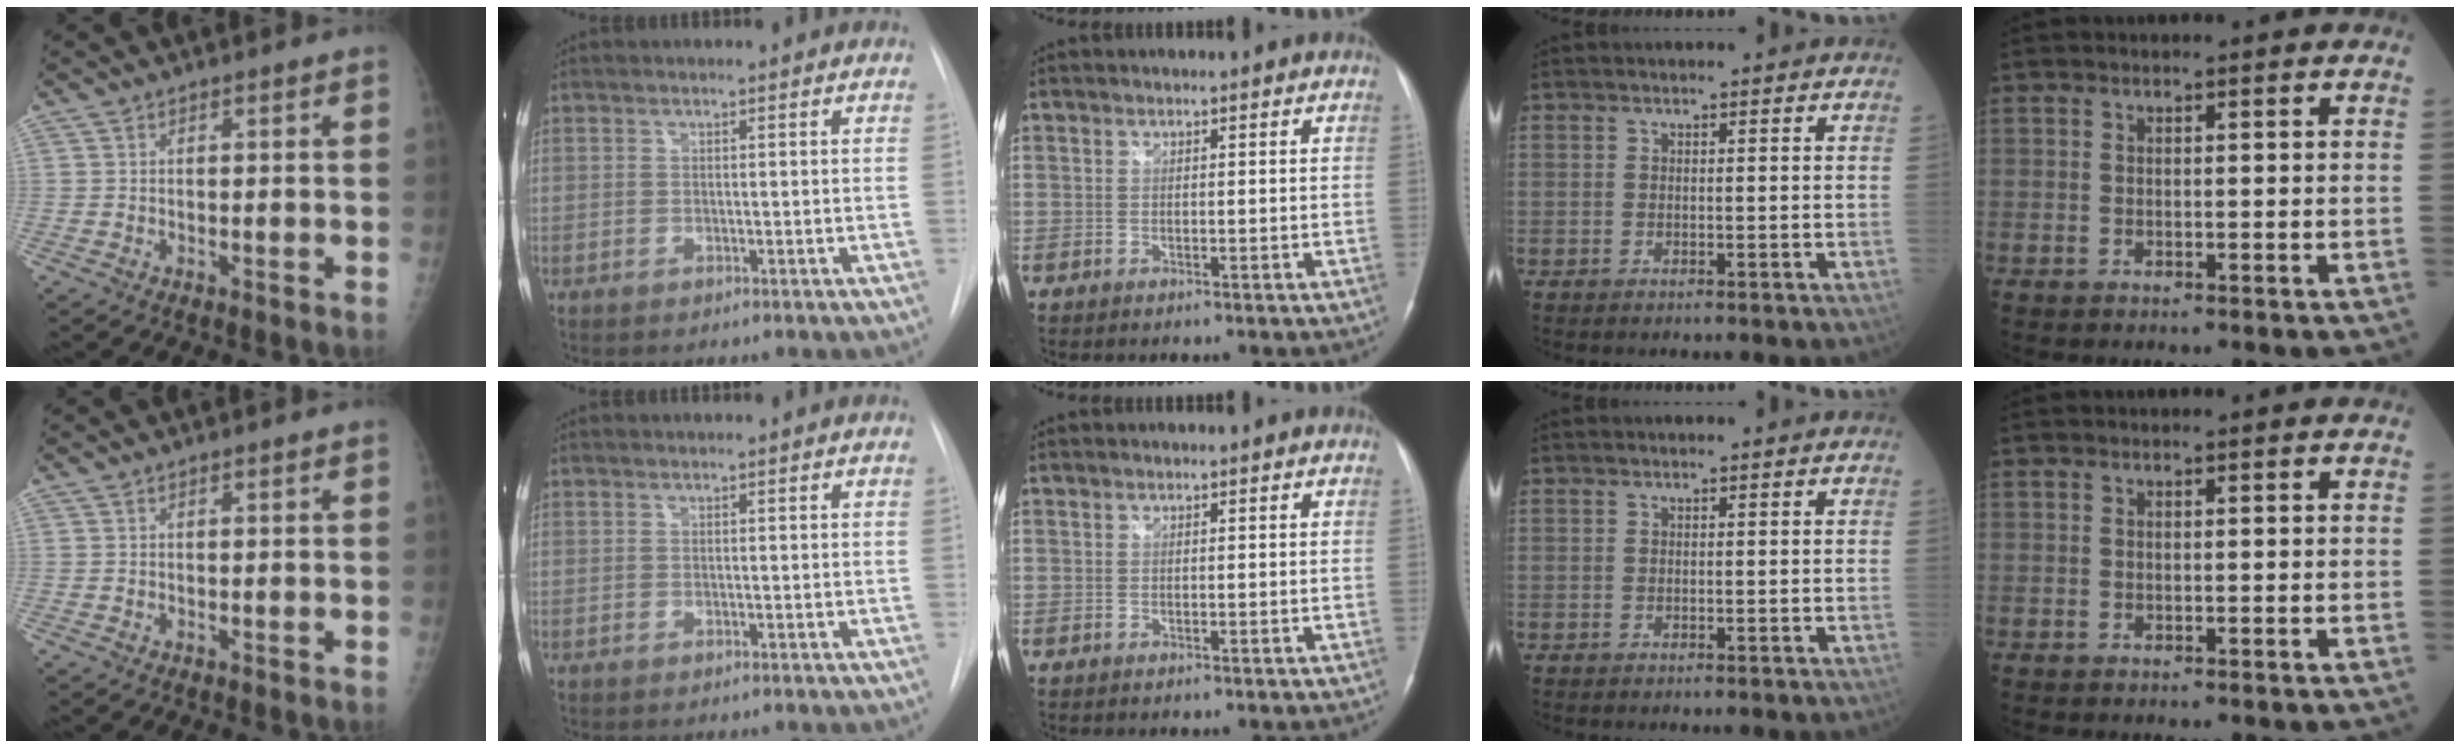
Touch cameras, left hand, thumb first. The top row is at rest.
{}